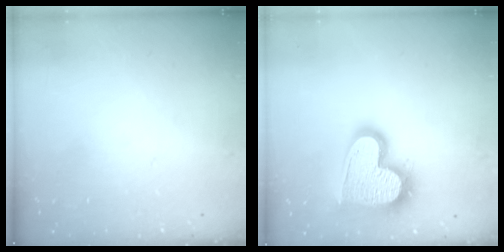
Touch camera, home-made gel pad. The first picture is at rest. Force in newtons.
{"total": 21.5, "press": 21.4, "slide": 1.5}